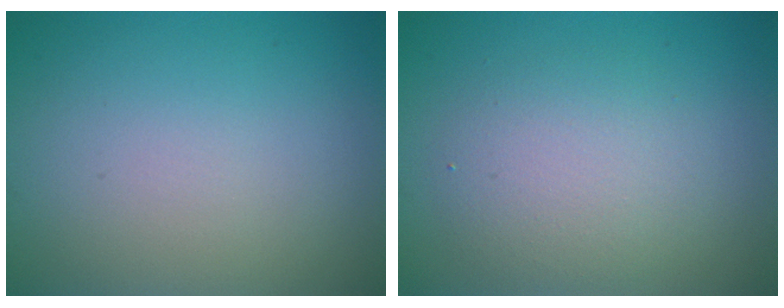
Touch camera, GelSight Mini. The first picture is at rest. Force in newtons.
{"total": 3.7, "press": 3.7, "slide": 0.0}